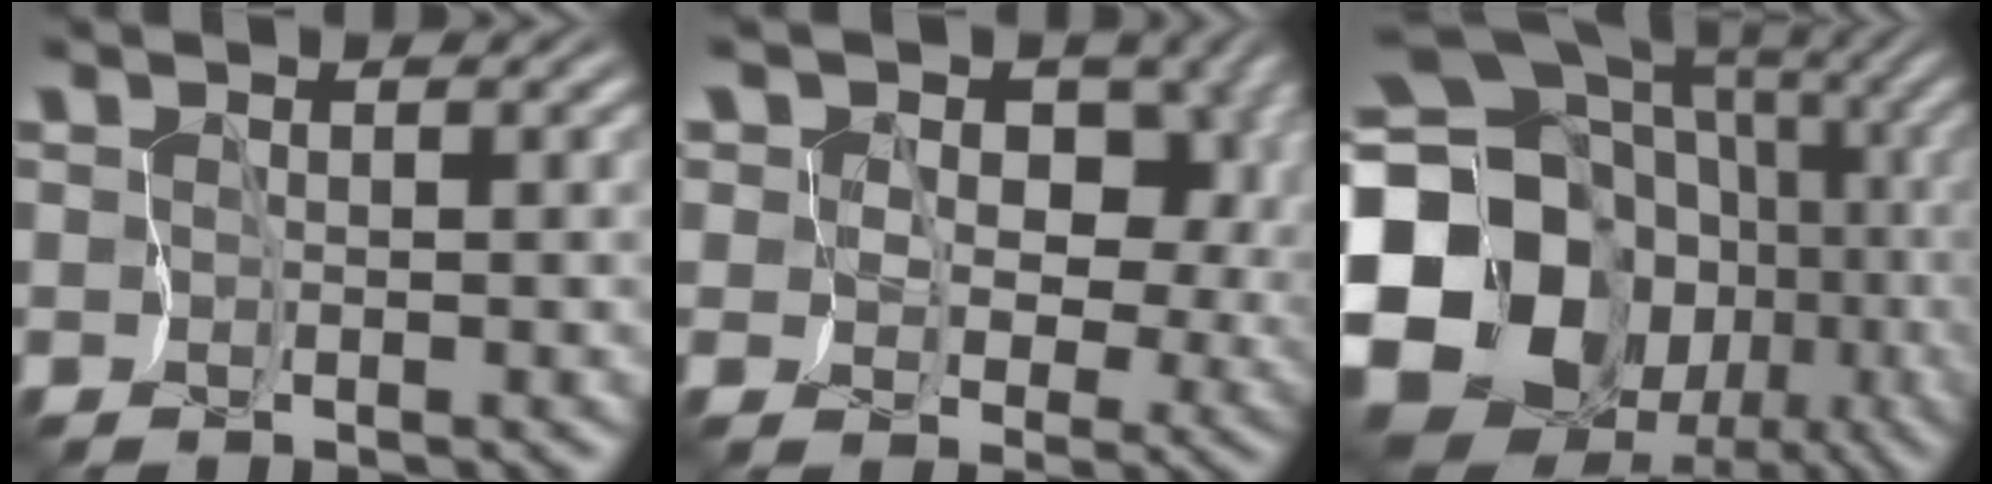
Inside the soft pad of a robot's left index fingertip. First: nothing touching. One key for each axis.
{"total": 12.4, "fx": 4.6, "fy": 8.7, "fz": 7.5, "tx": -0.119, "ty": 0.018, "tz": 0.060}
{"total": 22.0, "fx": -3.7, "fy": 18.6, "fz": 11.1, "tx": -0.212, "ty": -0.005, "tz": -0.098}